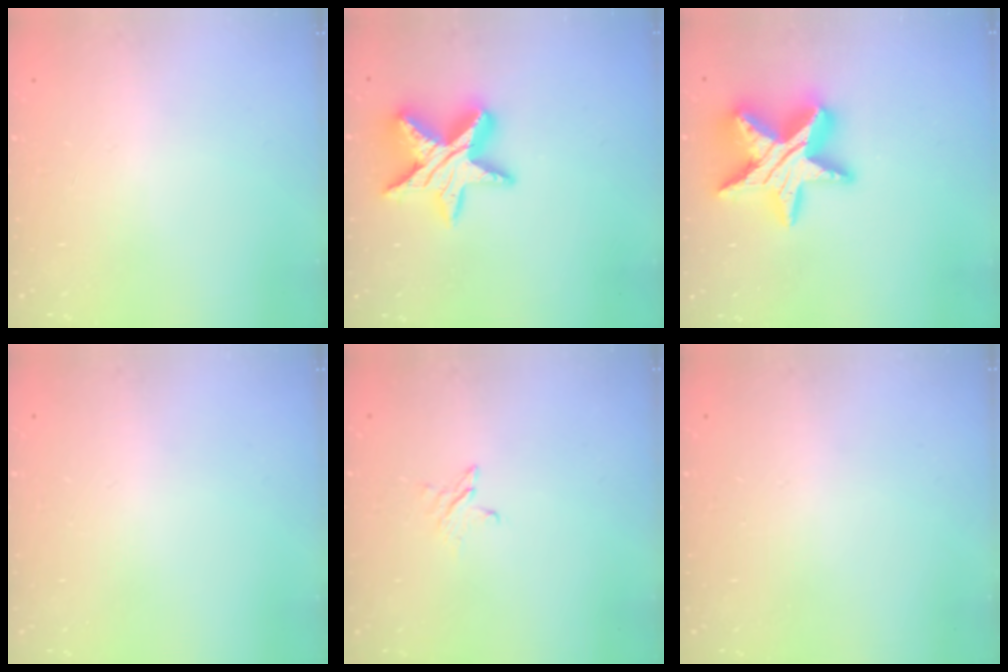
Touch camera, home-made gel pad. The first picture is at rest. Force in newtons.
{"total": 15.6, "press": 15.6, "slide": 0.9}
{"total": 20.9, "press": 20.9, "slide": 1.3}
{"total": 0.0}
{"total": 3.2, "press": 3.1, "slide": 0.3}
{"total": 0.0}